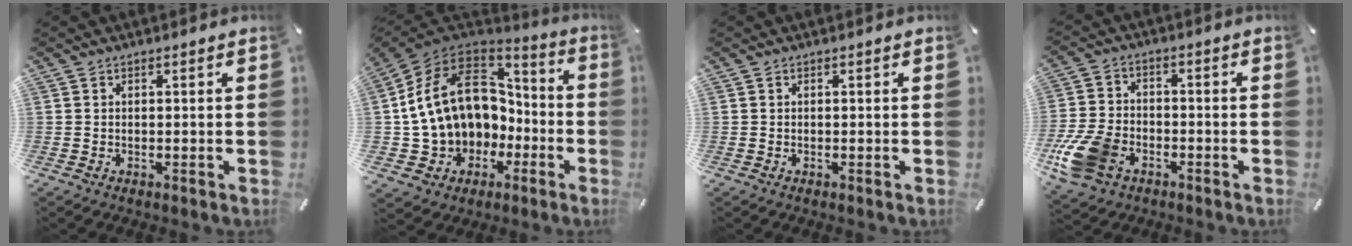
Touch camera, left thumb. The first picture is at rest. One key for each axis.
{"total": 19.7, "fx": 2.3, "fy": 15.8, "fz": 11.5, "tx": -0.241, "ty": -0.007, "tz": 0.061}
{"total": 0.0}
{"total": 12.7, "fx": -5.8, "fy": 8.5, "fz": 7.3, "tx": -0.157, "ty": 0.030, "tz": -0.102}